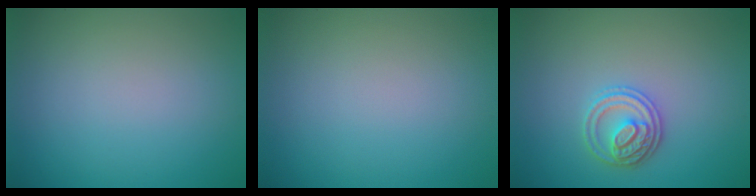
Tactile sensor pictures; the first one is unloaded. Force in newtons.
{"total": 0.0}
{"total": 2.9, "press": 2.8, "slide": 0.7}